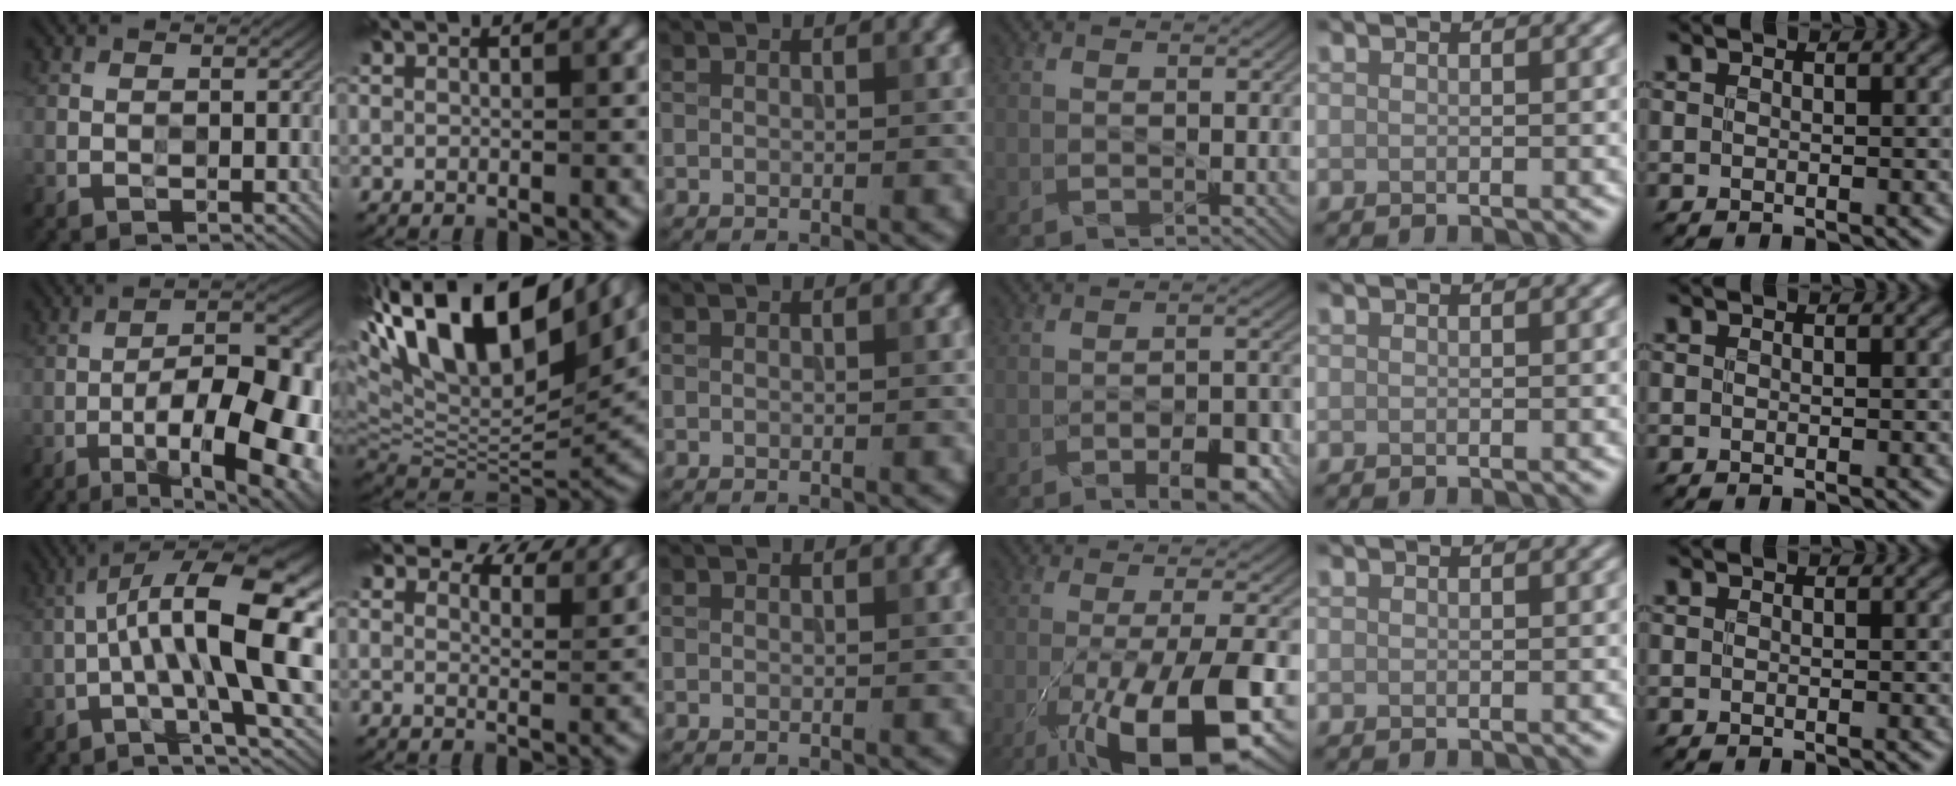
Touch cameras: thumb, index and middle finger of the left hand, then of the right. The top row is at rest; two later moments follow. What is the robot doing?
{"motion": "wipe", "object": "bowl"}